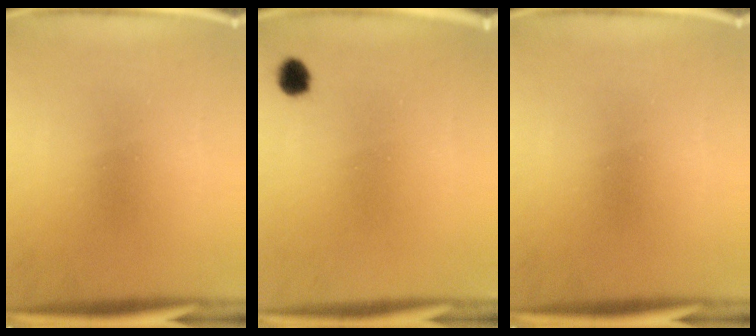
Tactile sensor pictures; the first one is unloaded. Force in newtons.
{"total": 2.4}
{"total": 0.0}